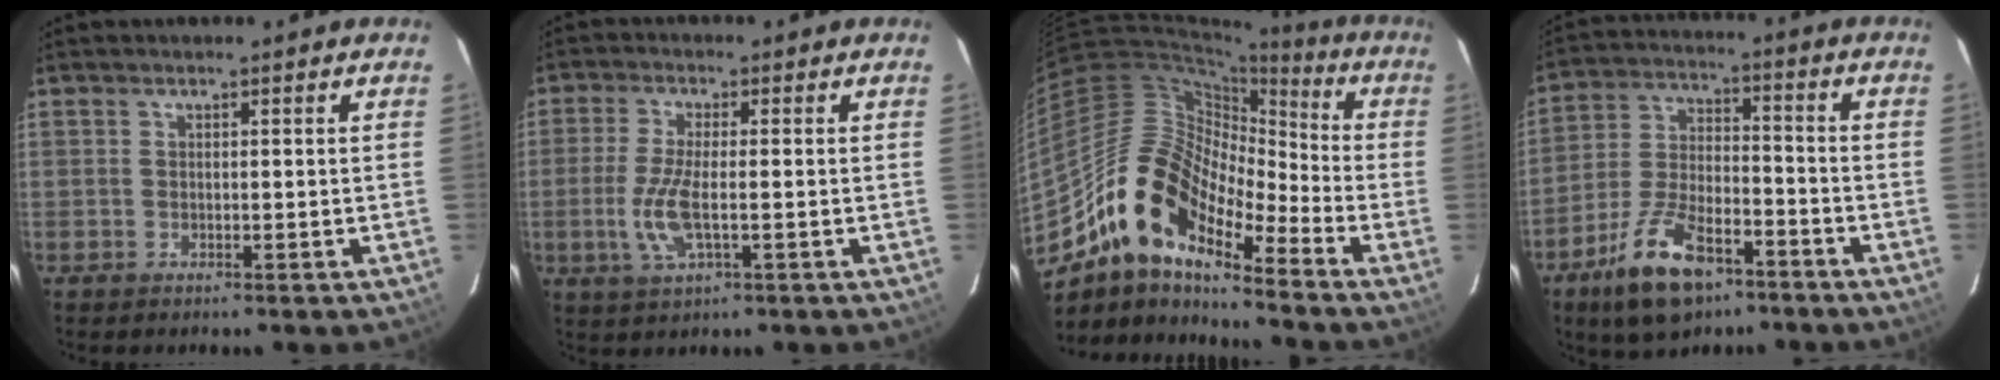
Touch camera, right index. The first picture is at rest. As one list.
[{"total": 7.3, "force": [-1.7, 2.0, 6.8], "torque": [-0.148, -0.009, -0.035]}, {"total": 15.4, "force": [-10.9, 5.6, 9.3], "torque": [-0.153, 0.005, -0.223]}, {"total": 14.6, "force": [-9.2, 6.5, 9.3], "torque": [-0.199, -0.005, -0.161]}]